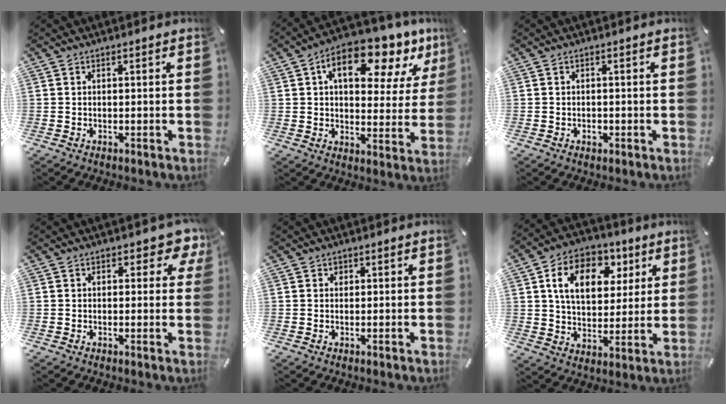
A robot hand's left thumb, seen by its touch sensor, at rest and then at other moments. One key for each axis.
{"total": 15.1, "fx": 8.0, "fy": 8.1, "fz": 10.0, "tx": -0.140, "ty": -0.038, "tz": 0.129}
{"total": 1.2, "fx": -0.3, "fy": 0.9, "fz": 0.7, "tx": -0.013, "ty": 0.002, "tz": -0.007}
{"total": 4.7, "fx": 2.1, "fy": 2.8, "fz": 3.1, "tx": -0.028, "ty": -0.004, "tz": 0.028}
{"total": 0.8, "fx": 0.3, "fy": 0.8, "fz": 0.1, "tx": 0.008, "ty": 0.001, "tz": 0.003}
{"total": 13.6, "fx": 5.4, "fy": 9.8, "fz": 7.8, "tx": -0.123, "ty": -0.009, "tz": 0.097}